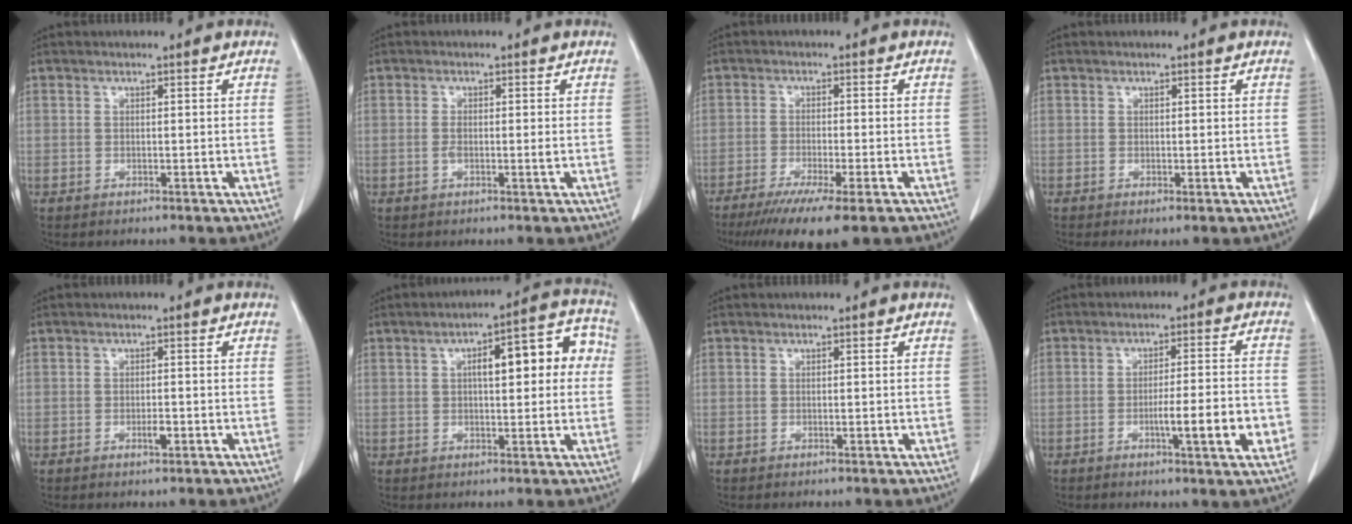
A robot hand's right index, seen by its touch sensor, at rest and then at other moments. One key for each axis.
{"total": 1.9, "fx": -0.2, "fy": 0.4, "fz": 1.8, "tx": -0.036, "ty": -0.001, "tz": -0.003}
{"total": 10.7, "fx": -7.5, "fy": 0.6, "fz": 7.6, "tx": -0.114, "ty": -0.026, "tz": -0.114}
{"total": 1.2, "fx": -0.1, "fy": 0.2, "fz": 1.2, "tx": -0.025, "ty": -0.006, "tz": 0.003}
{"total": 1.5, "fx": -0.6, "fy": 0.5, "fz": 1.3, "tx": -0.024, "ty": -0.001, "tz": -0.008}
{"total": 10.9, "fx": 2.0, "fy": 3.3, "fz": 10.2, "tx": -0.134, "ty": 0.036, "tz": 0.023}
{"total": 0.6, "fx": 0.0, "fy": 0.2, "fz": 0.6, "tx": -0.011, "ty": -0.002, "tz": 0.003}
{"total": 8.9, "fx": -2.7, "fy": 0.5, "fz": 8.5, "tx": -0.121, "ty": -0.004, "tz": -0.039}